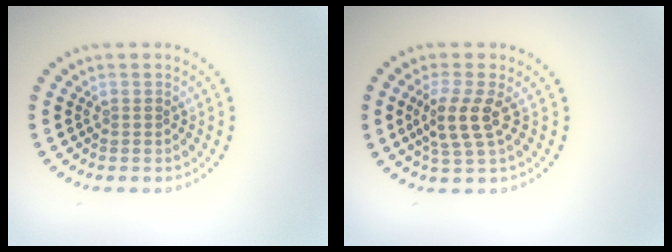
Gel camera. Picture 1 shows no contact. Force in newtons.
{"total": 3.1, "press": 2.8, "slide": 1.4}